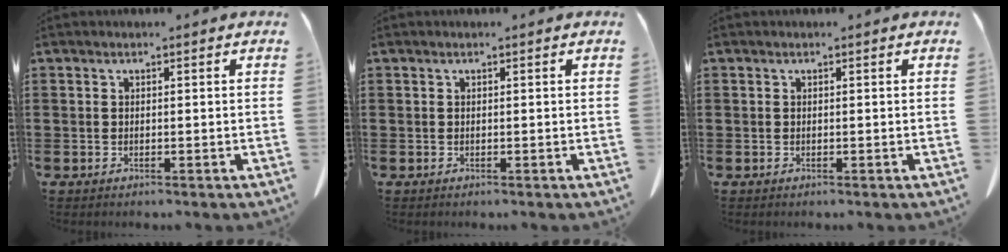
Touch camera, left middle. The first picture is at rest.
{"total": 0.0}
{"total": 0.0}